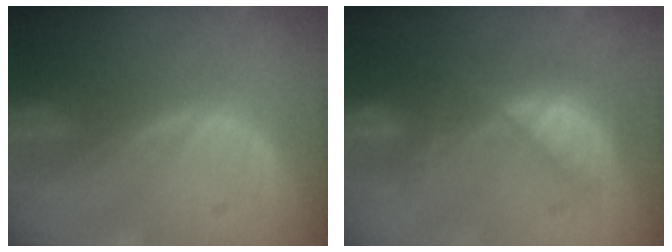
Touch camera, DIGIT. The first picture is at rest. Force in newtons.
{"total": 8.0, "press": 6.9, "slide": 4.1}